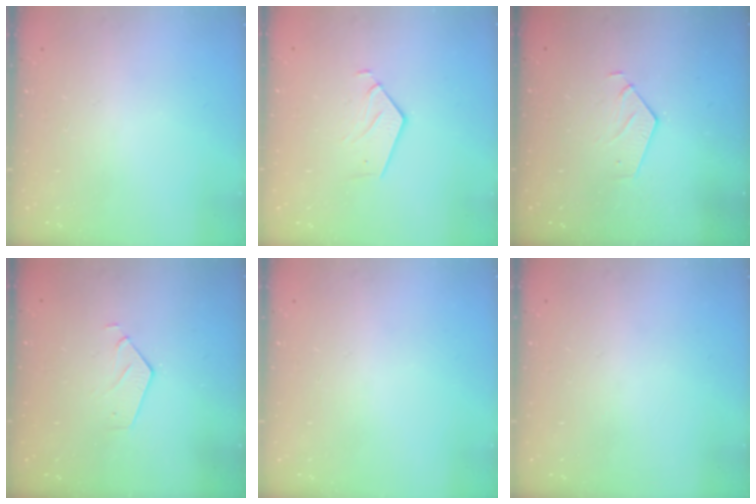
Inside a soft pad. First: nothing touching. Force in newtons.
{"total": 3.6, "press": 3.6, "slide": 0.3}
{"total": 4.6, "press": 4.5, "slide": 0.4}
{"total": 2.6, "press": 2.6, "slide": 0.2}
{"total": 0.0}
{"total": 0.0}